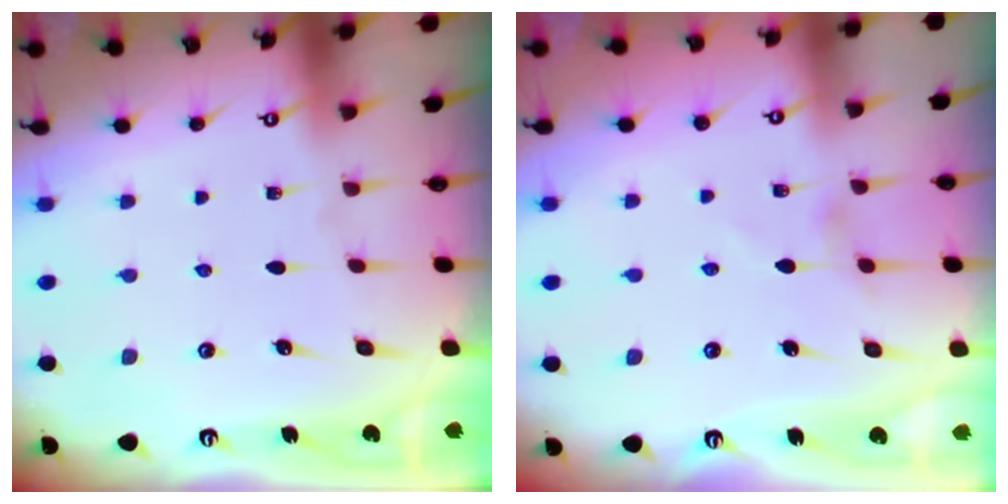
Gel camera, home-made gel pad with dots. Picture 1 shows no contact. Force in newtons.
{"total": 1.9, "press": 1.9, "slide": 0.3}